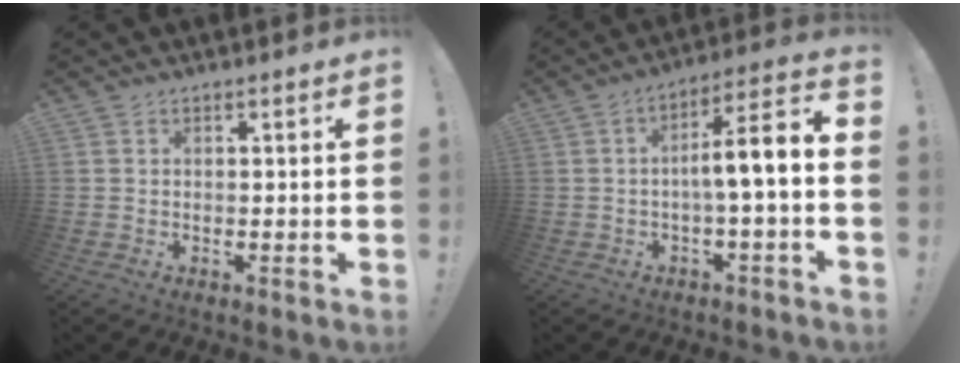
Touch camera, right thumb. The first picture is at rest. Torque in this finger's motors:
{"motor_torque": [0.23, 0.65, 1.11, -0.38, 0.06]}